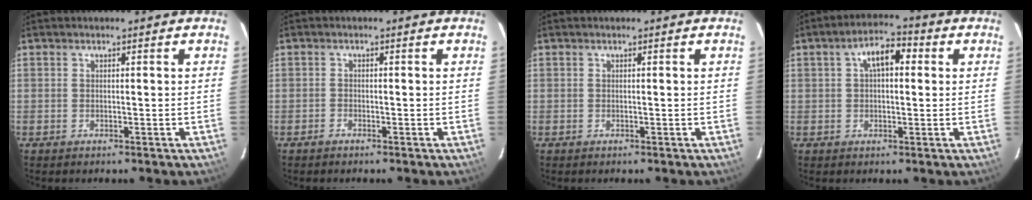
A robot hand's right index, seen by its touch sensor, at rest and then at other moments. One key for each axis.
{"total": 0.7, "fx": -0.6, "fy": 0.2, "fz": 0.0, "tx": -0.003, "ty": 0.002, "tz": -0.014}
{"total": 0.0}
{"total": 6.4, "fx": 1.5, "fy": 3.3, "fz": 5.2, "tx": -0.089, "ty": 0.026, "tz": 0.025}